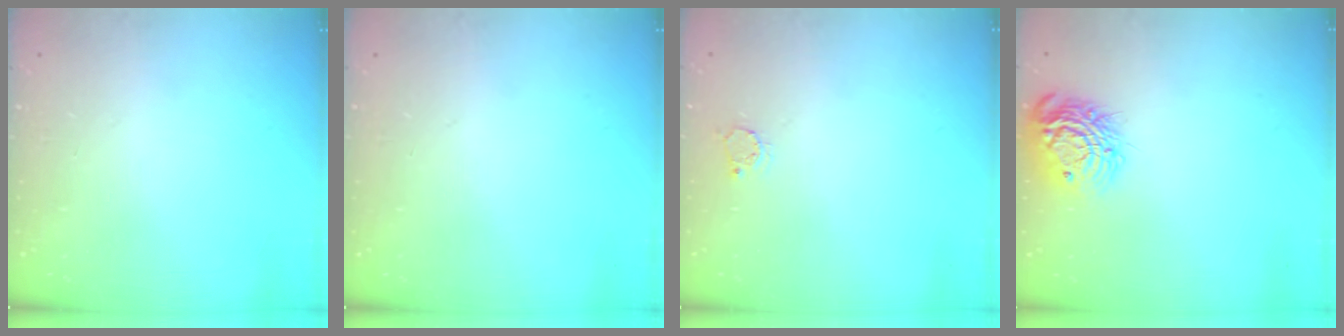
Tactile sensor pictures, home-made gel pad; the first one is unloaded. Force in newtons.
{"total": 0.0}
{"total": 2.6, "press": 2.6, "slide": 0.3}
{"total": 12.5, "press": 12.5, "slide": 0.8}